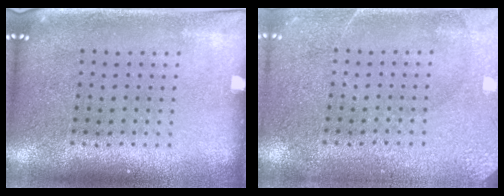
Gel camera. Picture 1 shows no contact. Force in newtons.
{"total": 3.6, "press": 3.6, "slide": 0.4}